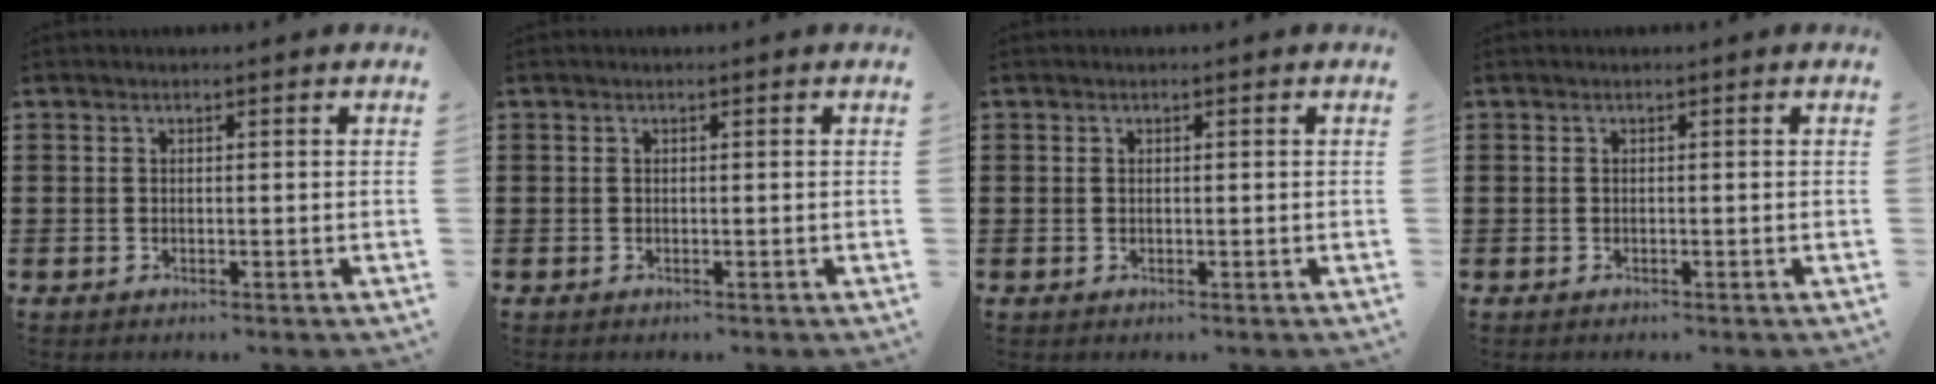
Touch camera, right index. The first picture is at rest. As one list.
[{"total": 0.0}, {"total": 0.0}, {"total": 0.0}]